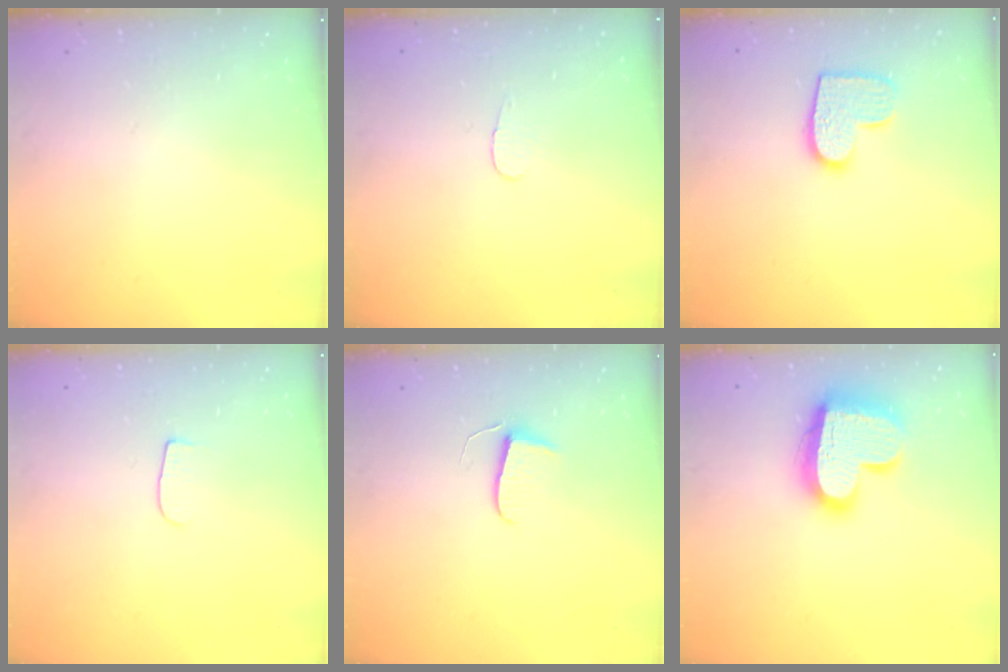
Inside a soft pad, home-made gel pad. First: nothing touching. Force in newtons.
{"total": 3.4, "press": 3.4, "slide": 0.4}
{"total": 10.5, "press": 10.5, "slide": 0.6}
{"total": 3.8, "press": 3.8, "slide": 0.5}
{"total": 5.9, "press": 5.8, "slide": 0.6}
{"total": 18.2, "press": 18.1, "slide": 1.4}